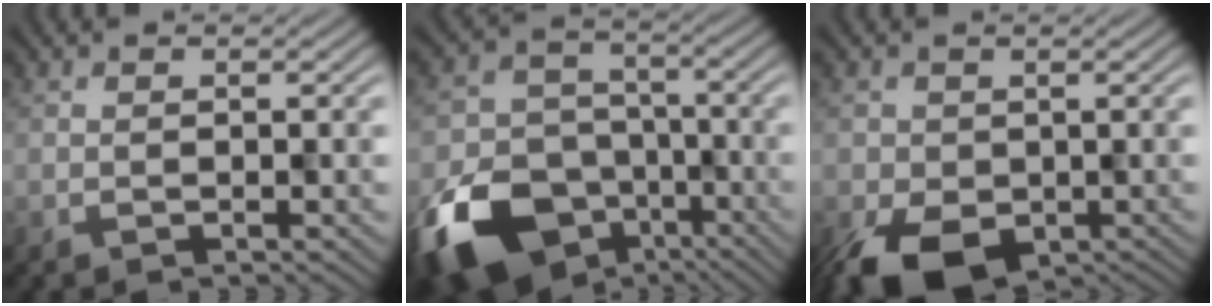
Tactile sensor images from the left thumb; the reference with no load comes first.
{"total": 14.4, "force": [-8.1, 10.0, 6.5], "torque": [-0.159, -0.056, -0.127]}
{"total": 8.8, "force": [-4.4, 5.0, 5.7], "torque": [-0.115, -0.039, -0.058]}